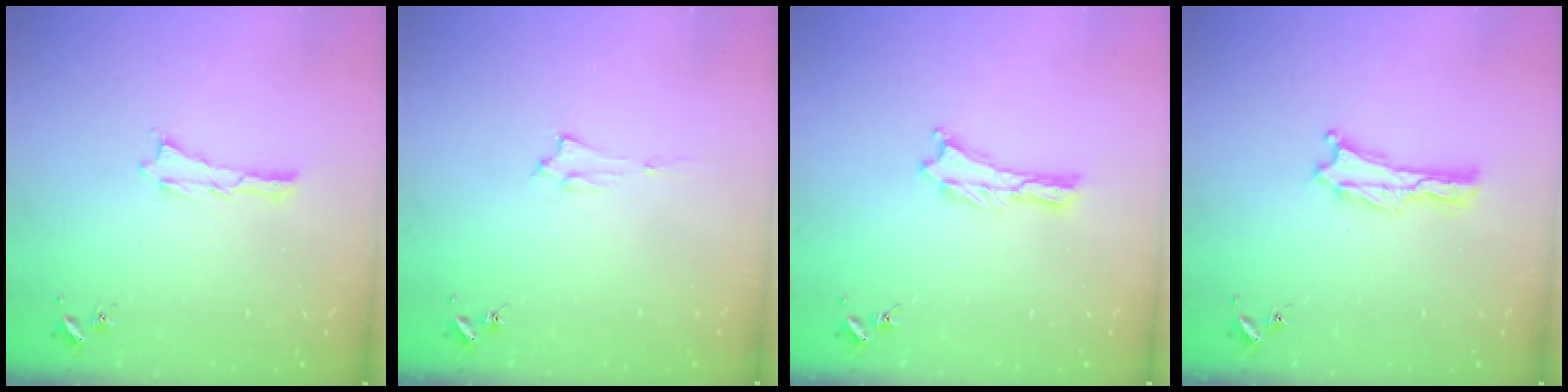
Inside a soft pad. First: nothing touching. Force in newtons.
{"total": 1.5, "press": 1.5, "slide": 0.2}
{"total": 0.0}
{"total": 0.0}